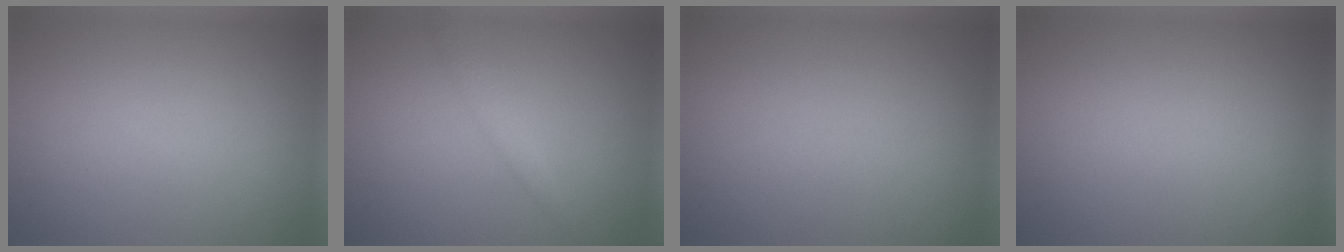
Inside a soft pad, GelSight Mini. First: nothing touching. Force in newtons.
{"total": 1.4, "press": 1.4, "slide": 0.0}
{"total": 0.0}
{"total": 0.0}